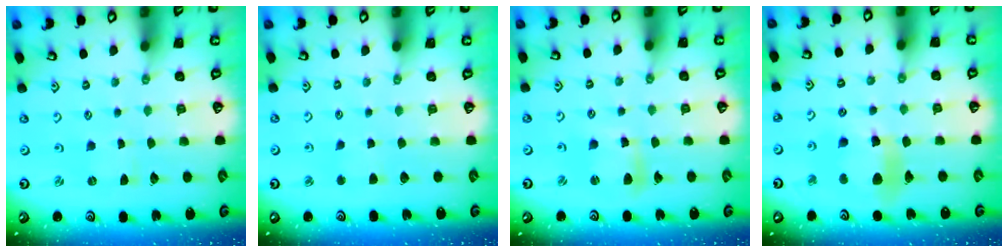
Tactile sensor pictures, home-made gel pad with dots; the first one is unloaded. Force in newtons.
{"total": 2.4, "press": 2.4, "slide": 0.5}
{"total": 7.6, "press": 7.6, "slide": 1.1}
{"total": 12.9, "press": 12.8, "slide": 1.3}